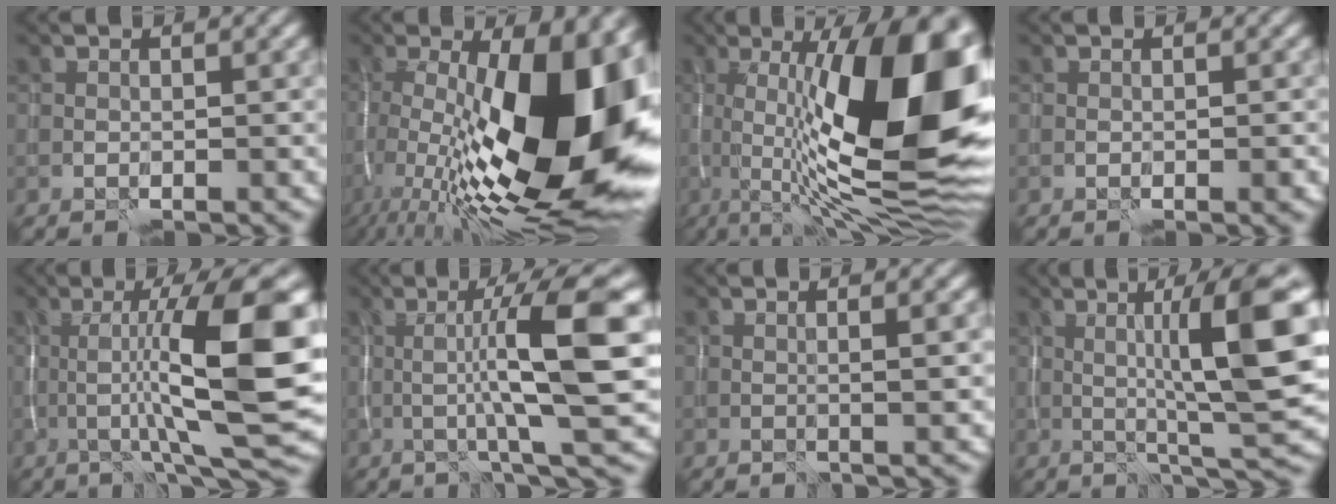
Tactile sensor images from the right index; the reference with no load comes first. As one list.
[{"total": 19.3, "force": [-2.1, 7.3, 17.7], "torque": [-0.287, 0.014, -0.044]}, {"total": 17.4, "force": [1.9, 5.3, 16.5], "torque": [-0.230, 0.011, 0.021]}, {"total": 0.6, "force": [-0.2, 0.1, 0.6], "torque": [-0.006, 0.000, -0.003]}, {"total": 12.4, "force": [-0.2, 2.3, 12.2], "torque": [-0.185, 0.013, -0.005]}, {"total": 9.9, "force": [0.4, 1.6, 9.7], "torque": [-0.139, 0.007, 0.007]}, {"total": 2.1, "force": [0.2, 0.4, 2.0], "torque": [-0.032, 0.002, 0.001]}, {"total": 10.3, "force": [1.4, 1.4, 10.1], "torque": [-0.143, 0.007, 0.026]}]